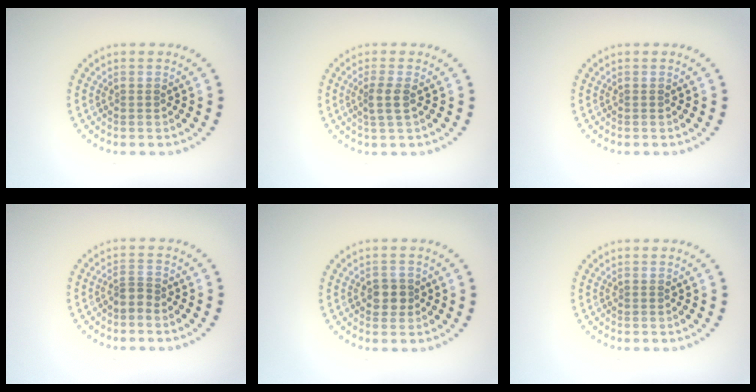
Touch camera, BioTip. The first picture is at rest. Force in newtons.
{"total": 1.8, "press": 1.5, "slide": 0.9}
{"total": 0.0}
{"total": 1.1, "press": 0.7, "slide": 0.9}
{"total": 1.8, "press": 1.8, "slide": 0.6}
{"total": 0.0}